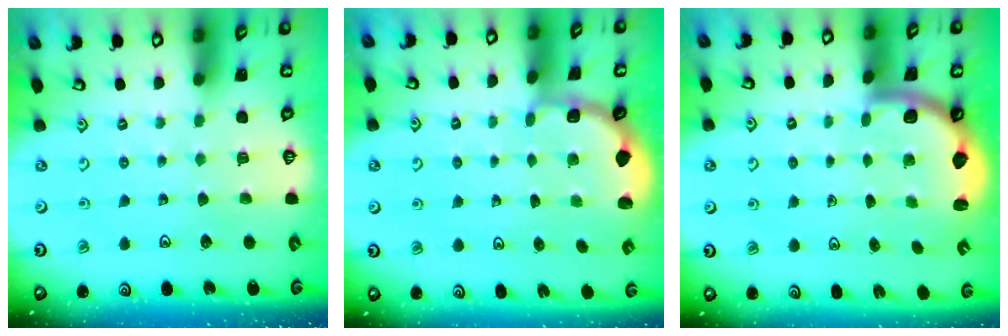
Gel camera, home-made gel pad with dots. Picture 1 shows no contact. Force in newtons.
{"total": 1.9, "press": 1.8, "slide": 0.7}
{"total": 2.2, "press": 2.1, "slide": 0.5}